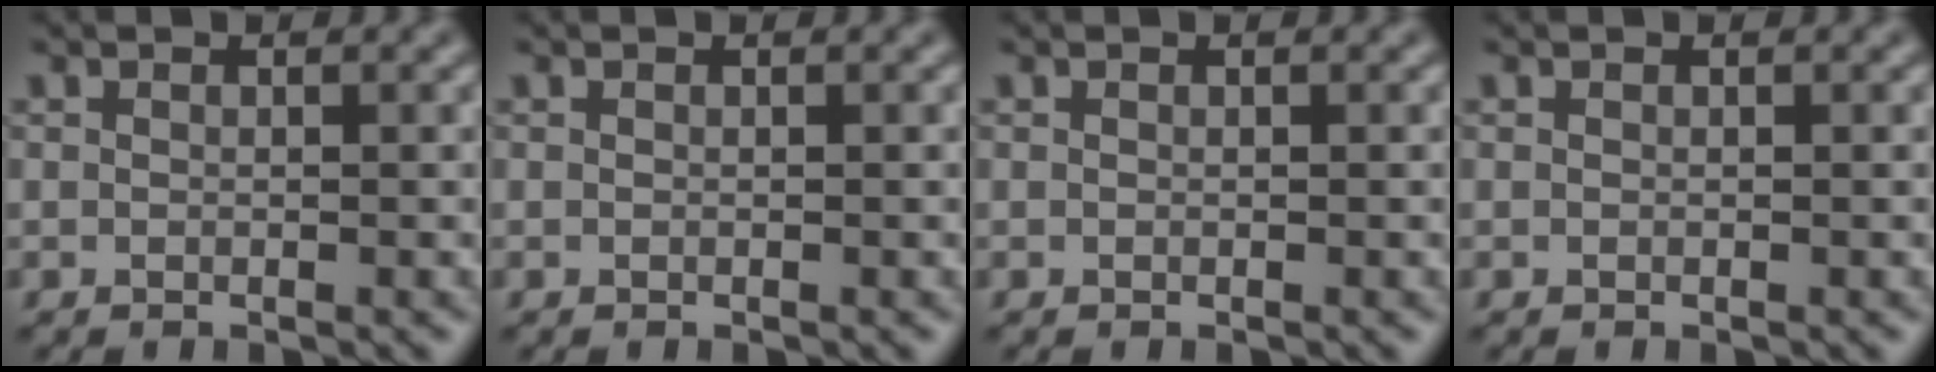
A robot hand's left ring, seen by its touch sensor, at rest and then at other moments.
{"total": 0.0}
{"total": 0.0}
{"total": 0.0}